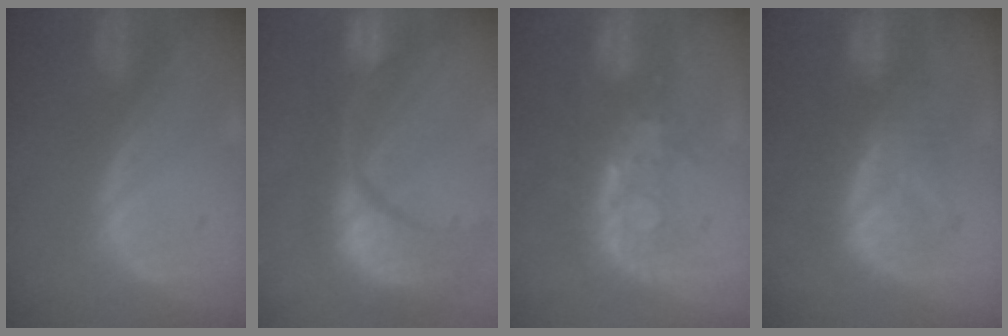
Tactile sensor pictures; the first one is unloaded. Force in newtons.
{"total": 14.5, "press": 11.5, "slide": 8.9}
{"total": 8.5, "press": 7.0, "slide": 4.7}
{"total": 8.3, "press": 8.1, "slide": 1.7}